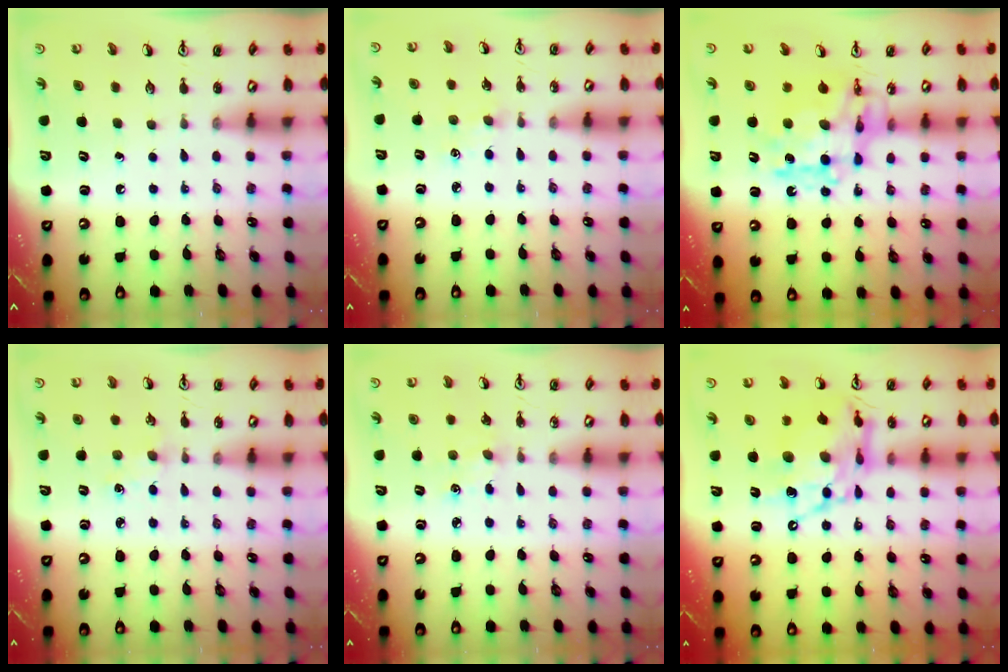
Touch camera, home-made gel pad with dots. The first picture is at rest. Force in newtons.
{"total": 1.9, "press": 1.9, "slide": 0.3}
{"total": 12.7, "press": 12.7, "slide": 1.1}
{"total": 2.3, "press": 2.3, "slide": 0.3}
{"total": 4.2, "press": 4.1, "slide": 0.6}
{"total": 15.8, "press": 15.7, "slide": 1.4}